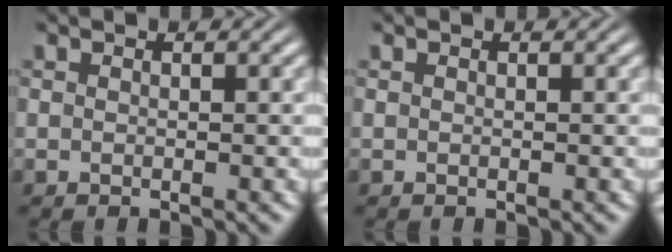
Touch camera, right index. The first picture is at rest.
{"total": 0.0}